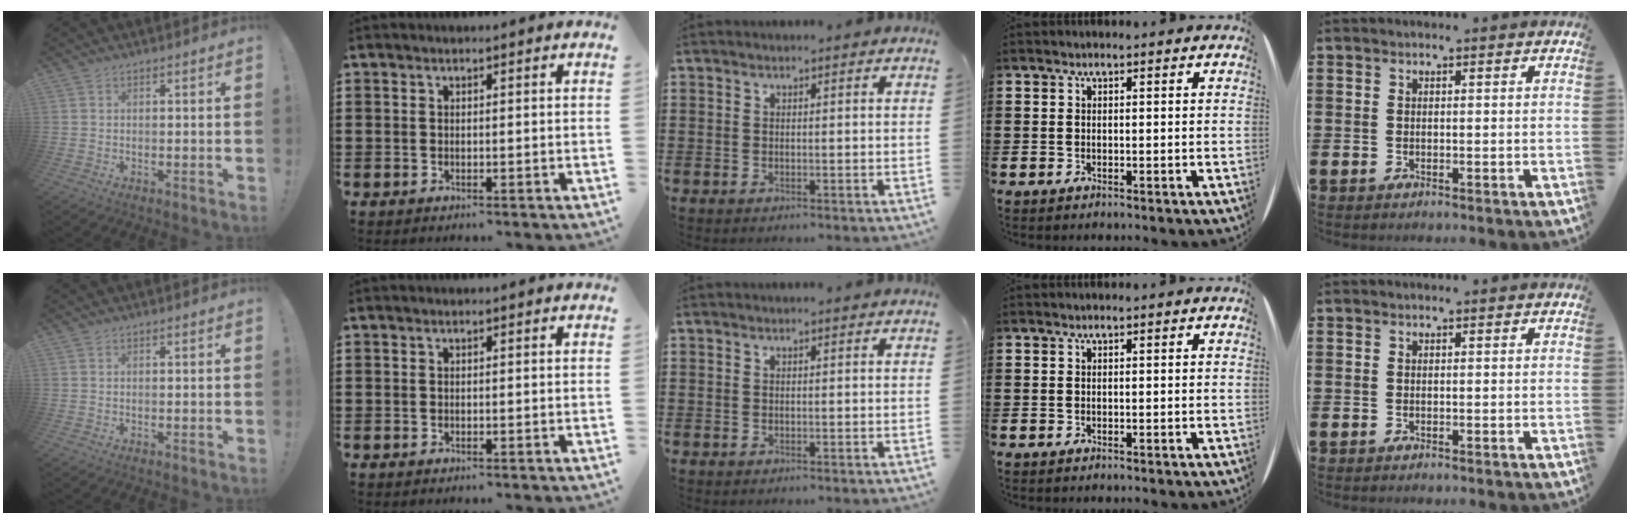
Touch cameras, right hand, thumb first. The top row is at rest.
{}